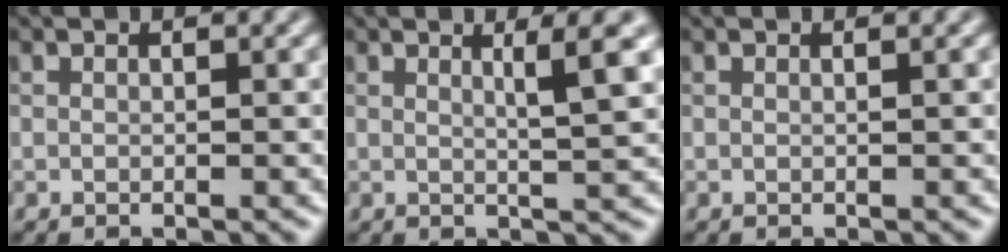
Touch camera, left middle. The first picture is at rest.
{"total": 3.8, "force": [1.3, 0.6, 3.5], "torque": [-0.043, 0.001, 0.019]}
{"total": 0.6, "force": [0.2, 0.2, 0.4], "torque": [0.000, 0.001, -0.001]}